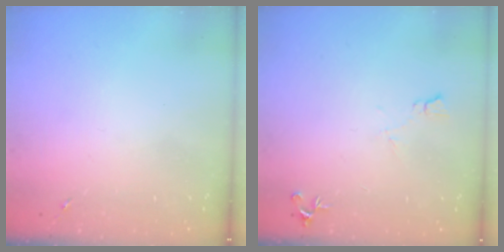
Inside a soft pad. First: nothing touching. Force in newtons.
{"total": 5.9, "press": 5.8, "slide": 1.0}